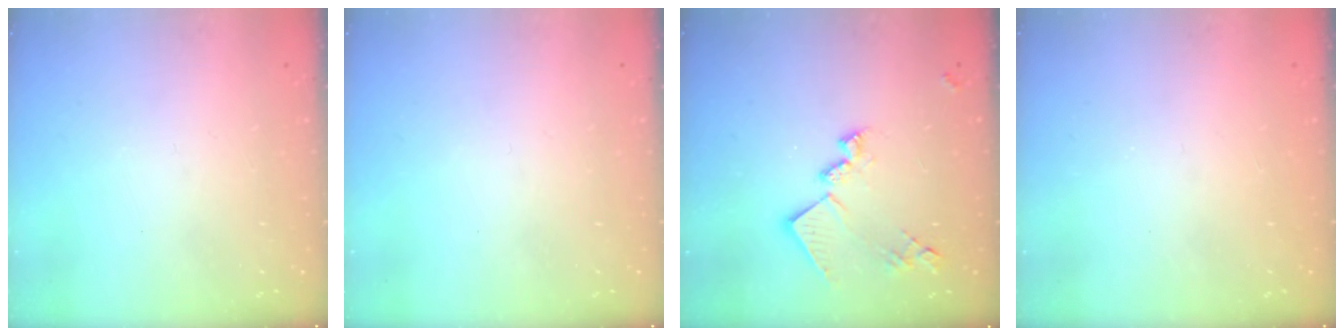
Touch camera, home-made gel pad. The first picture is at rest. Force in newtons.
{"total": 0.0}
{"total": 14.8, "press": 14.8, "slide": 0.5}
{"total": 0.9, "press": 0.9, "slide": 0.1}